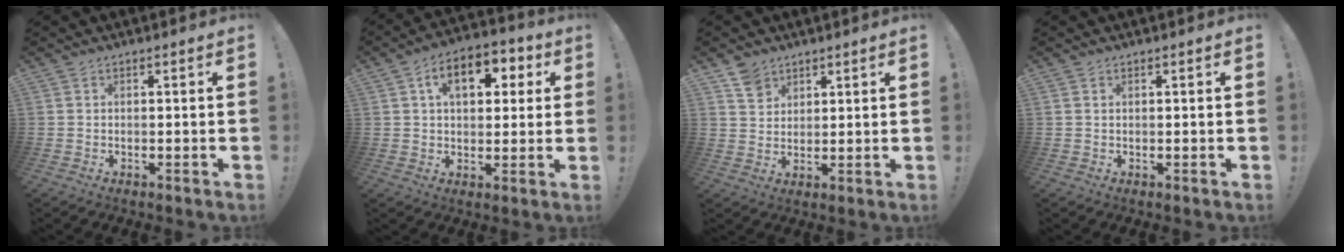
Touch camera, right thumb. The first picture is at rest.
{"total": 11.9, "force": [3.7, 7.4, 8.5], "torque": [-0.123, 0.006, 0.061]}
{"total": 5.9, "force": [4.0, 4.0, 1.5], "torque": [-0.024, -0.018, 0.078]}
{"total": 0.6, "force": [0.4, 0.4, 0.1], "torque": [-0.002, 0.000, 0.007]}